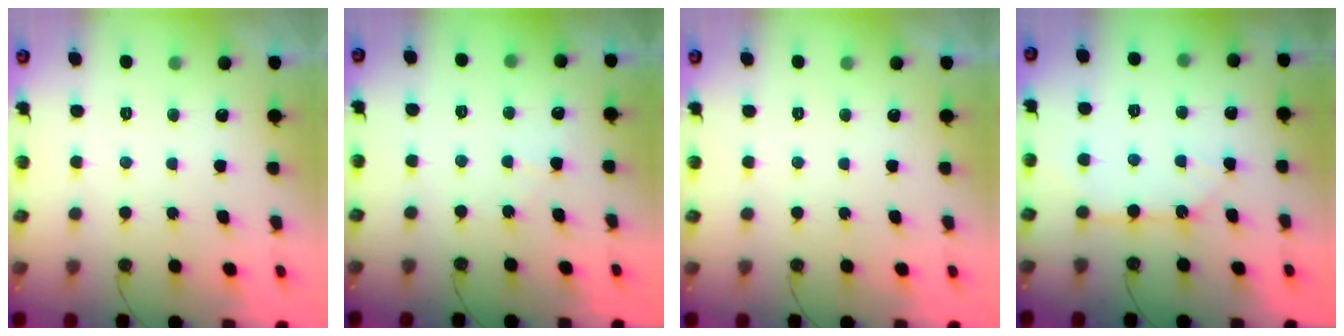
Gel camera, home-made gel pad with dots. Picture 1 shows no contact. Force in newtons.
{"total": 4.4, "press": 4.4, "slide": 0.7}
{"total": 0.6, "press": 0.1, "slide": 0.5}
{"total": 9.0, "press": 8.9, "slide": 1.1}